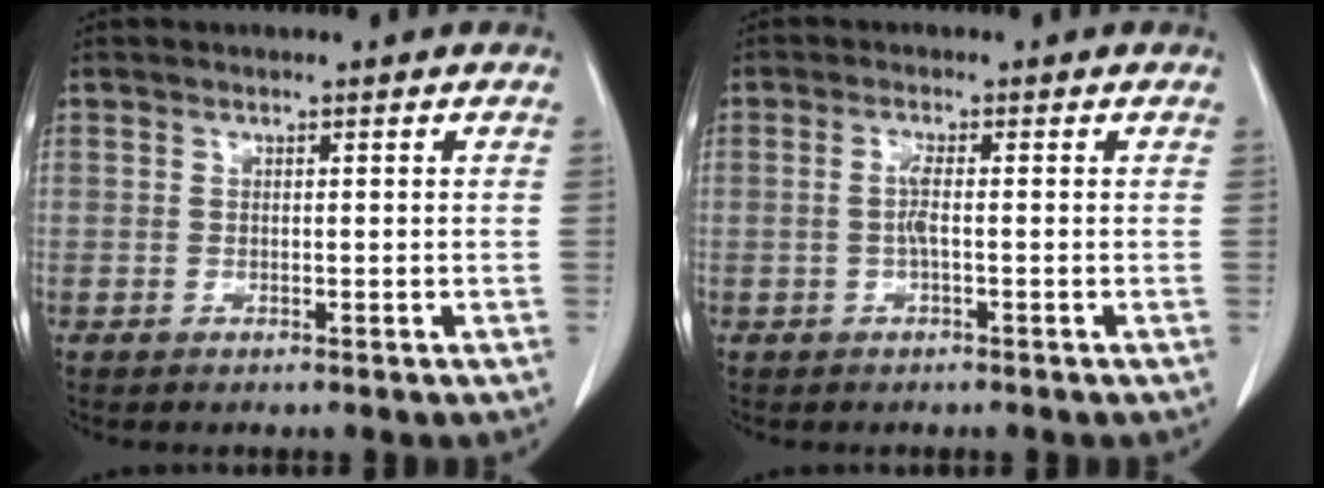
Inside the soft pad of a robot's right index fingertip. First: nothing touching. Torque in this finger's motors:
{"motor_torque": [0.37, -0.12, 0.01, 0.06]}